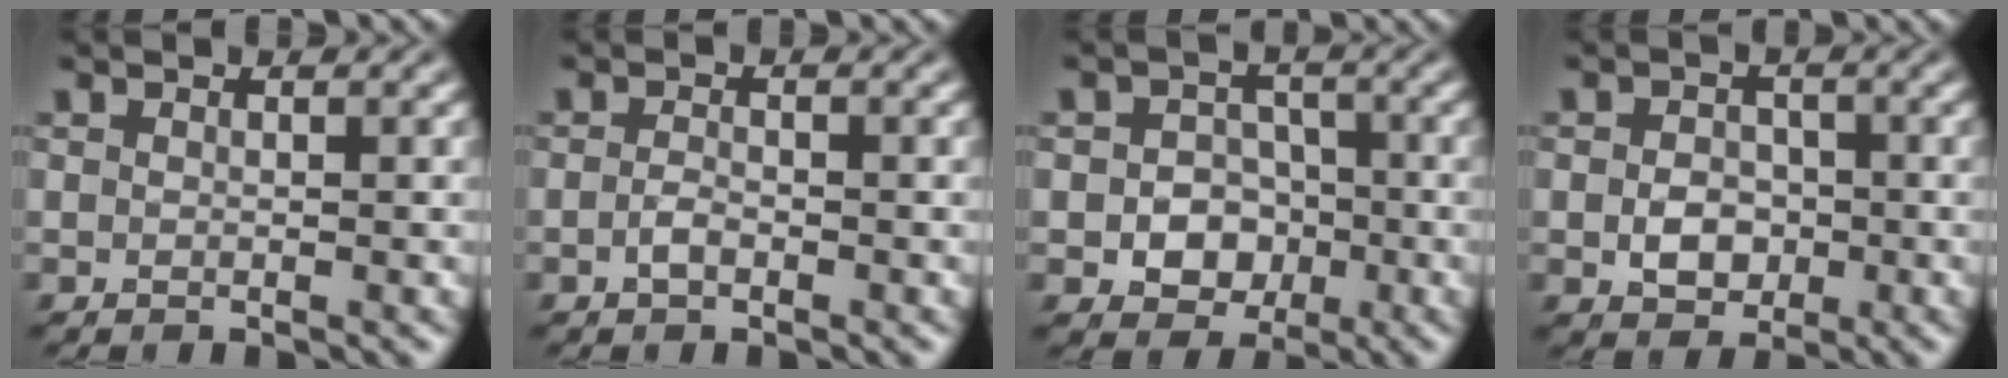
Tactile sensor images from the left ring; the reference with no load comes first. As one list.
[{"total": 1.1, "force": [-0.5, 0.5, 0.9], "torque": [-0.021, 0.001, -0.012]}, {"total": 4.5, "force": [-1.2, 3.7, 2.3], "torque": [-0.010, -0.003, -0.030]}, {"total": 3.1, "force": [-0.7, 2.4, 1.8], "torque": [-0.030, -0.003, -0.015]}]